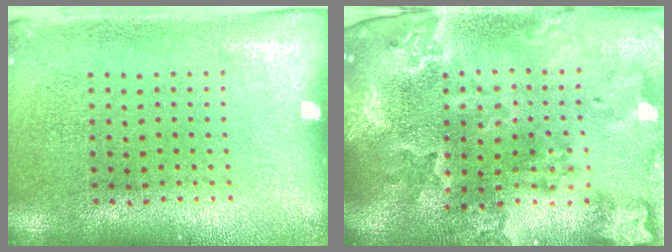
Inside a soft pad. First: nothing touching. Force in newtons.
{"total": 4.1, "press": 3.5, "slide": 2.2}